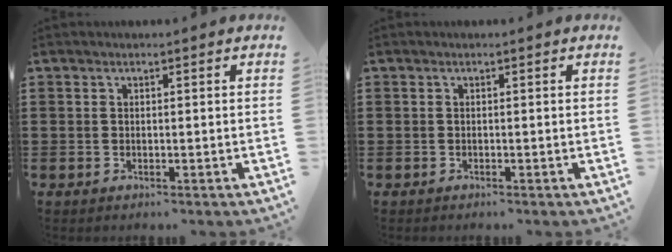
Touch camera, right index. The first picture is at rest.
{"total": 0.0}